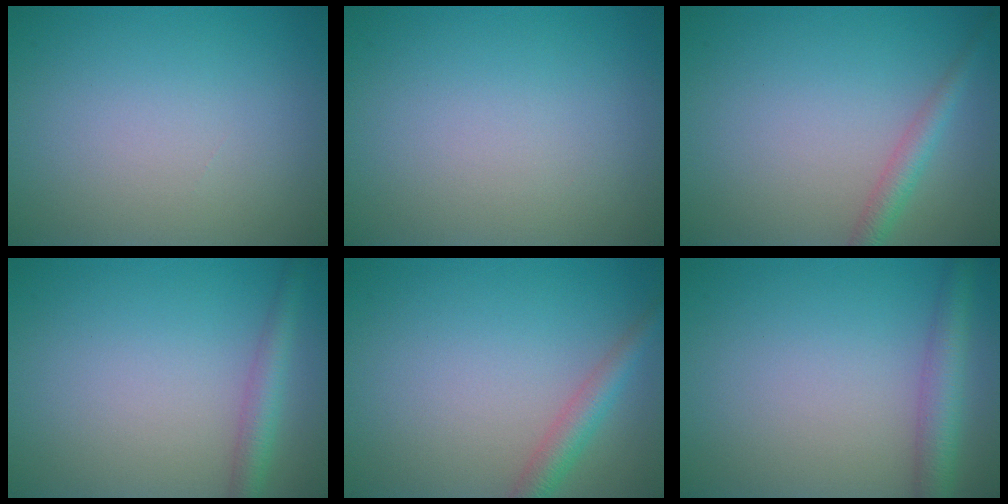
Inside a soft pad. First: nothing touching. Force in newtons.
{"total": 0.0}
{"total": 2.1, "press": 2.1, "slide": 0.1}
{"total": 2.7, "press": 2.7, "slide": 0.1}
{"total": 2.7, "press": 2.7, "slide": 0.1}
{"total": 3.6, "press": 3.6, "slide": 0.1}